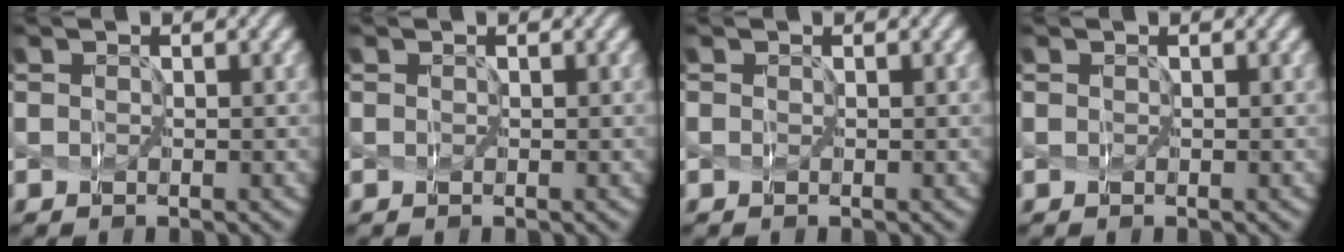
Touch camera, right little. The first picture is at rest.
{"total": 0.0}
{"total": 0.0}
{"total": 0.0}